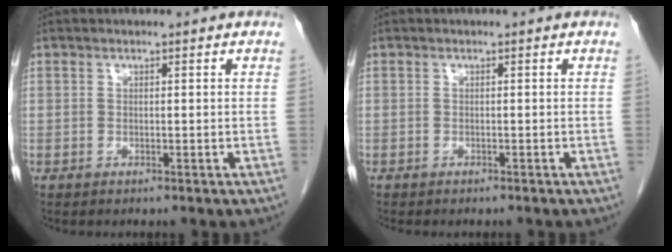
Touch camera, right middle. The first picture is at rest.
{"total": 1.9, "force": [-1.6, 0.5, 0.8], "torque": [-0.018, -0.004, -0.018]}